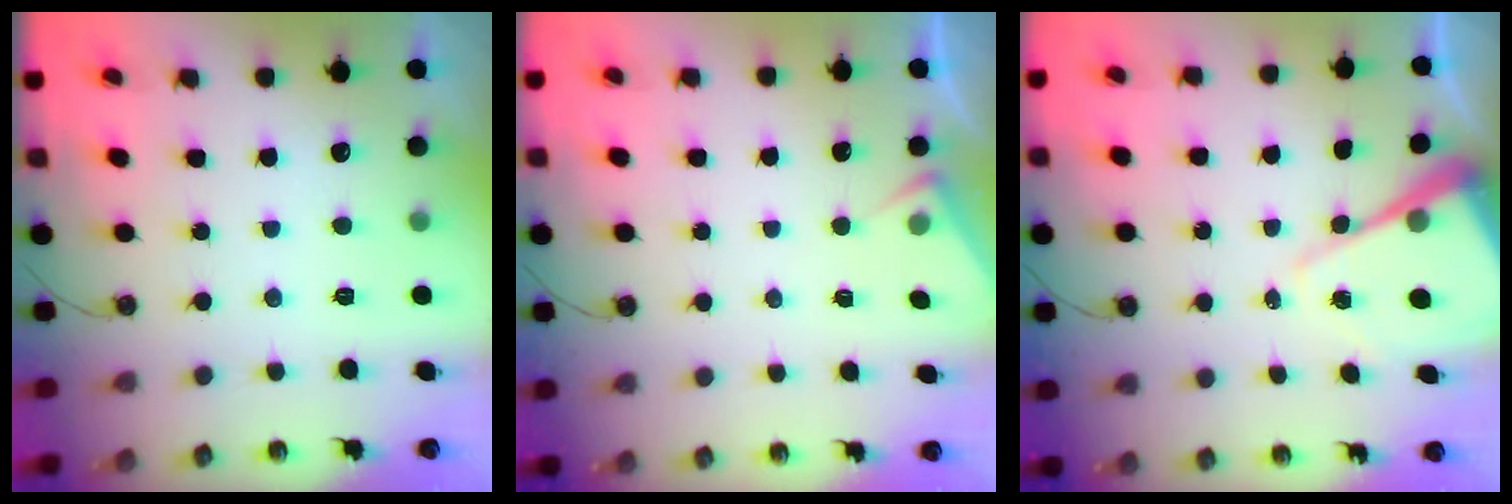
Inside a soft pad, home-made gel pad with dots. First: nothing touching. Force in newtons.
{"total": 3.8, "press": 3.8, "slide": 0.6}
{"total": 11.4, "press": 11.4, "slide": 1.0}